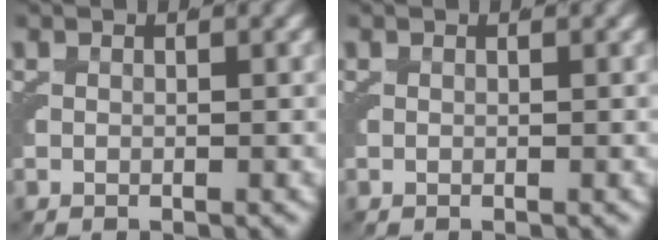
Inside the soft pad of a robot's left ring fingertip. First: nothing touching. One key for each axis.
{"total": 0.0}